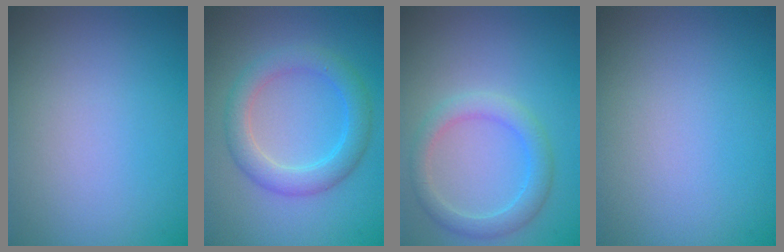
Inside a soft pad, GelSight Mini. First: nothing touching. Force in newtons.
{"total": 3.9, "press": 3.9, "slide": 0.1}
{"total": 2.8, "press": 2.8, "slide": 0.1}
{"total": 0.0}